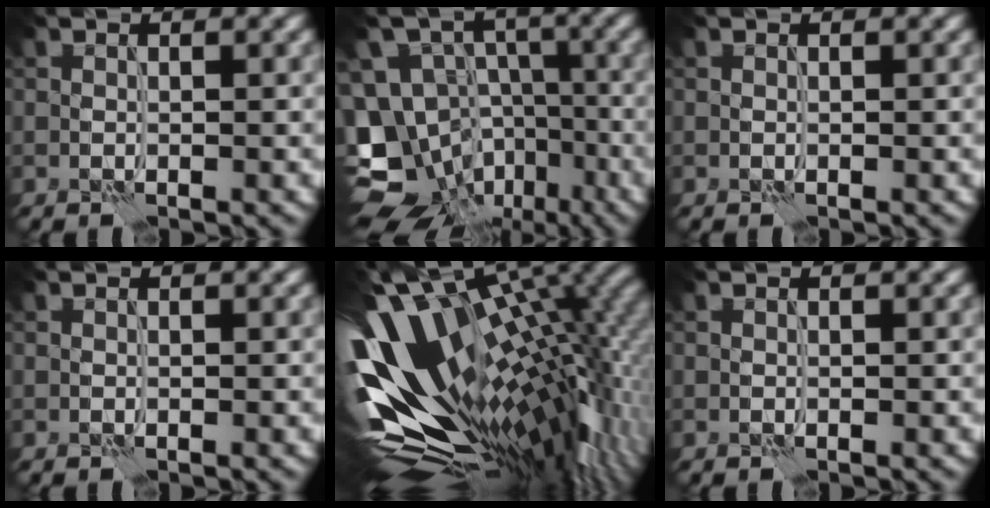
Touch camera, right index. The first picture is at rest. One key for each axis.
{"total": 11.4, "fx": -6.1, "fy": 8.7, "fz": 4.1, "tx": -0.072, "ty": 0.008, "tz": -0.091}
{"total": 0.0}
{"total": 0.0}
{"total": 17.8, "fx": 2.8, "fy": 7.4, "fz": 16.0, "tx": -0.297, "ty": -0.024, "tz": 0.073}
{"total": 0.0}